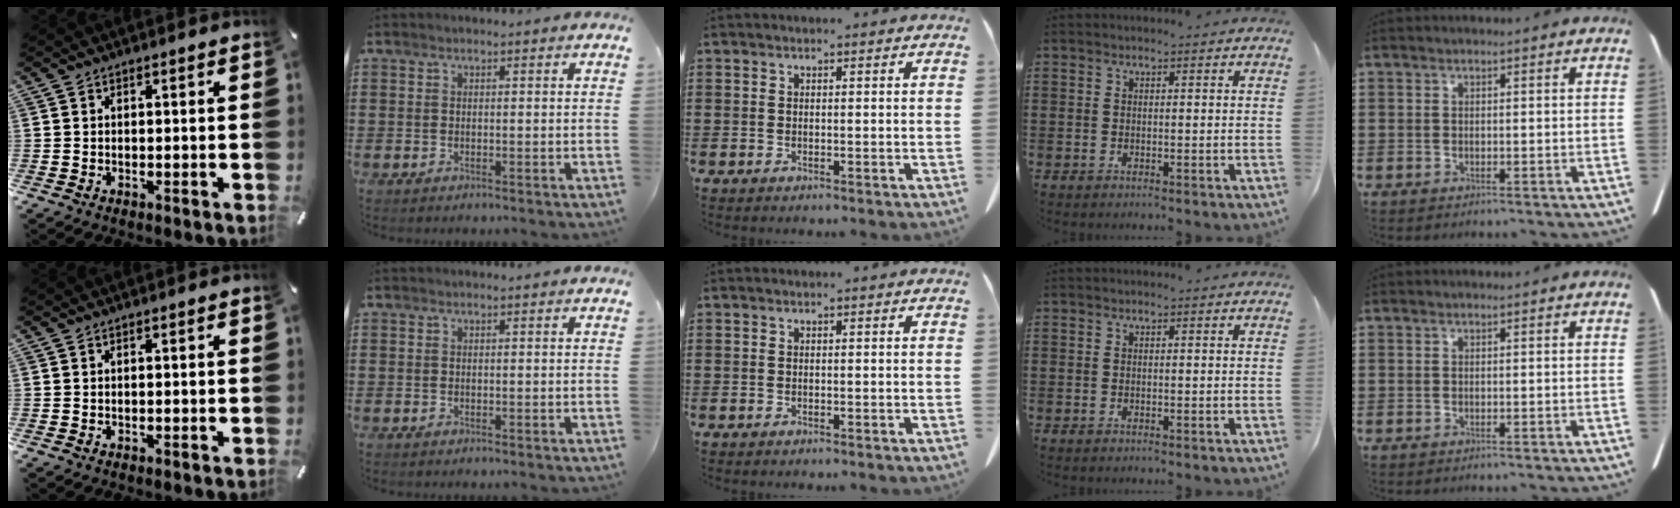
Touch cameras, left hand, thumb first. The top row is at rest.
{}